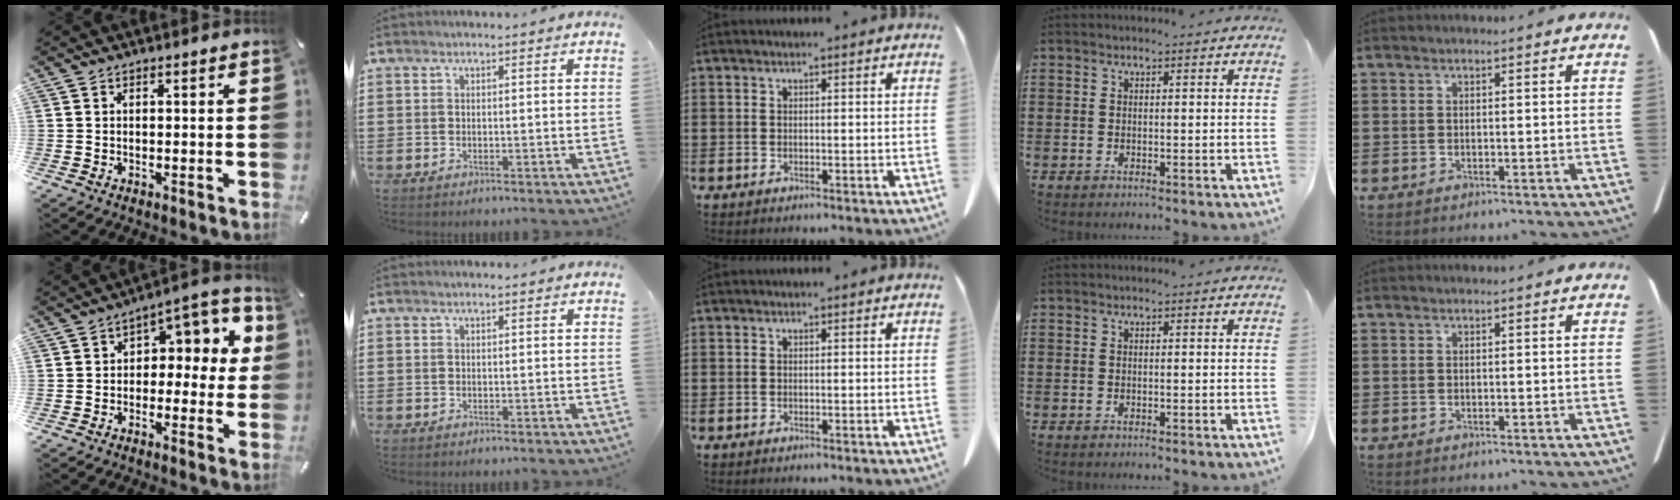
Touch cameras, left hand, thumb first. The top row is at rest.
{"thumb": {"total": 8.4, "force": [1.5, 5.2, 6.4], "torque": [-0.074, -0.017, 0.018]}}